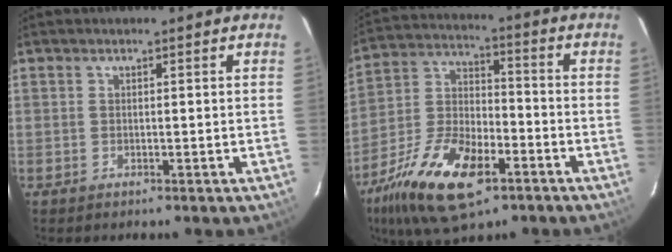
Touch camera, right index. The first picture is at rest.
{"total": 19.6, "force": [-10.9, 8.5, 13.9], "torque": [-0.291, -0.027, -0.198]}